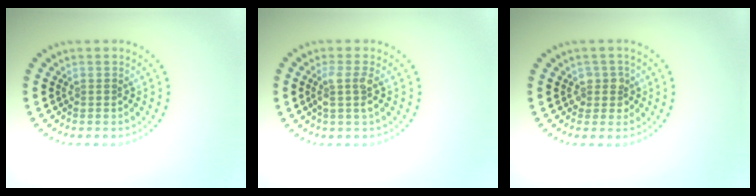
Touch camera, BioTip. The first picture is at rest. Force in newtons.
{"total": 2.0, "press": 1.6, "slide": 1.2}
{"total": 1.6, "press": 1.4, "slide": 0.6}